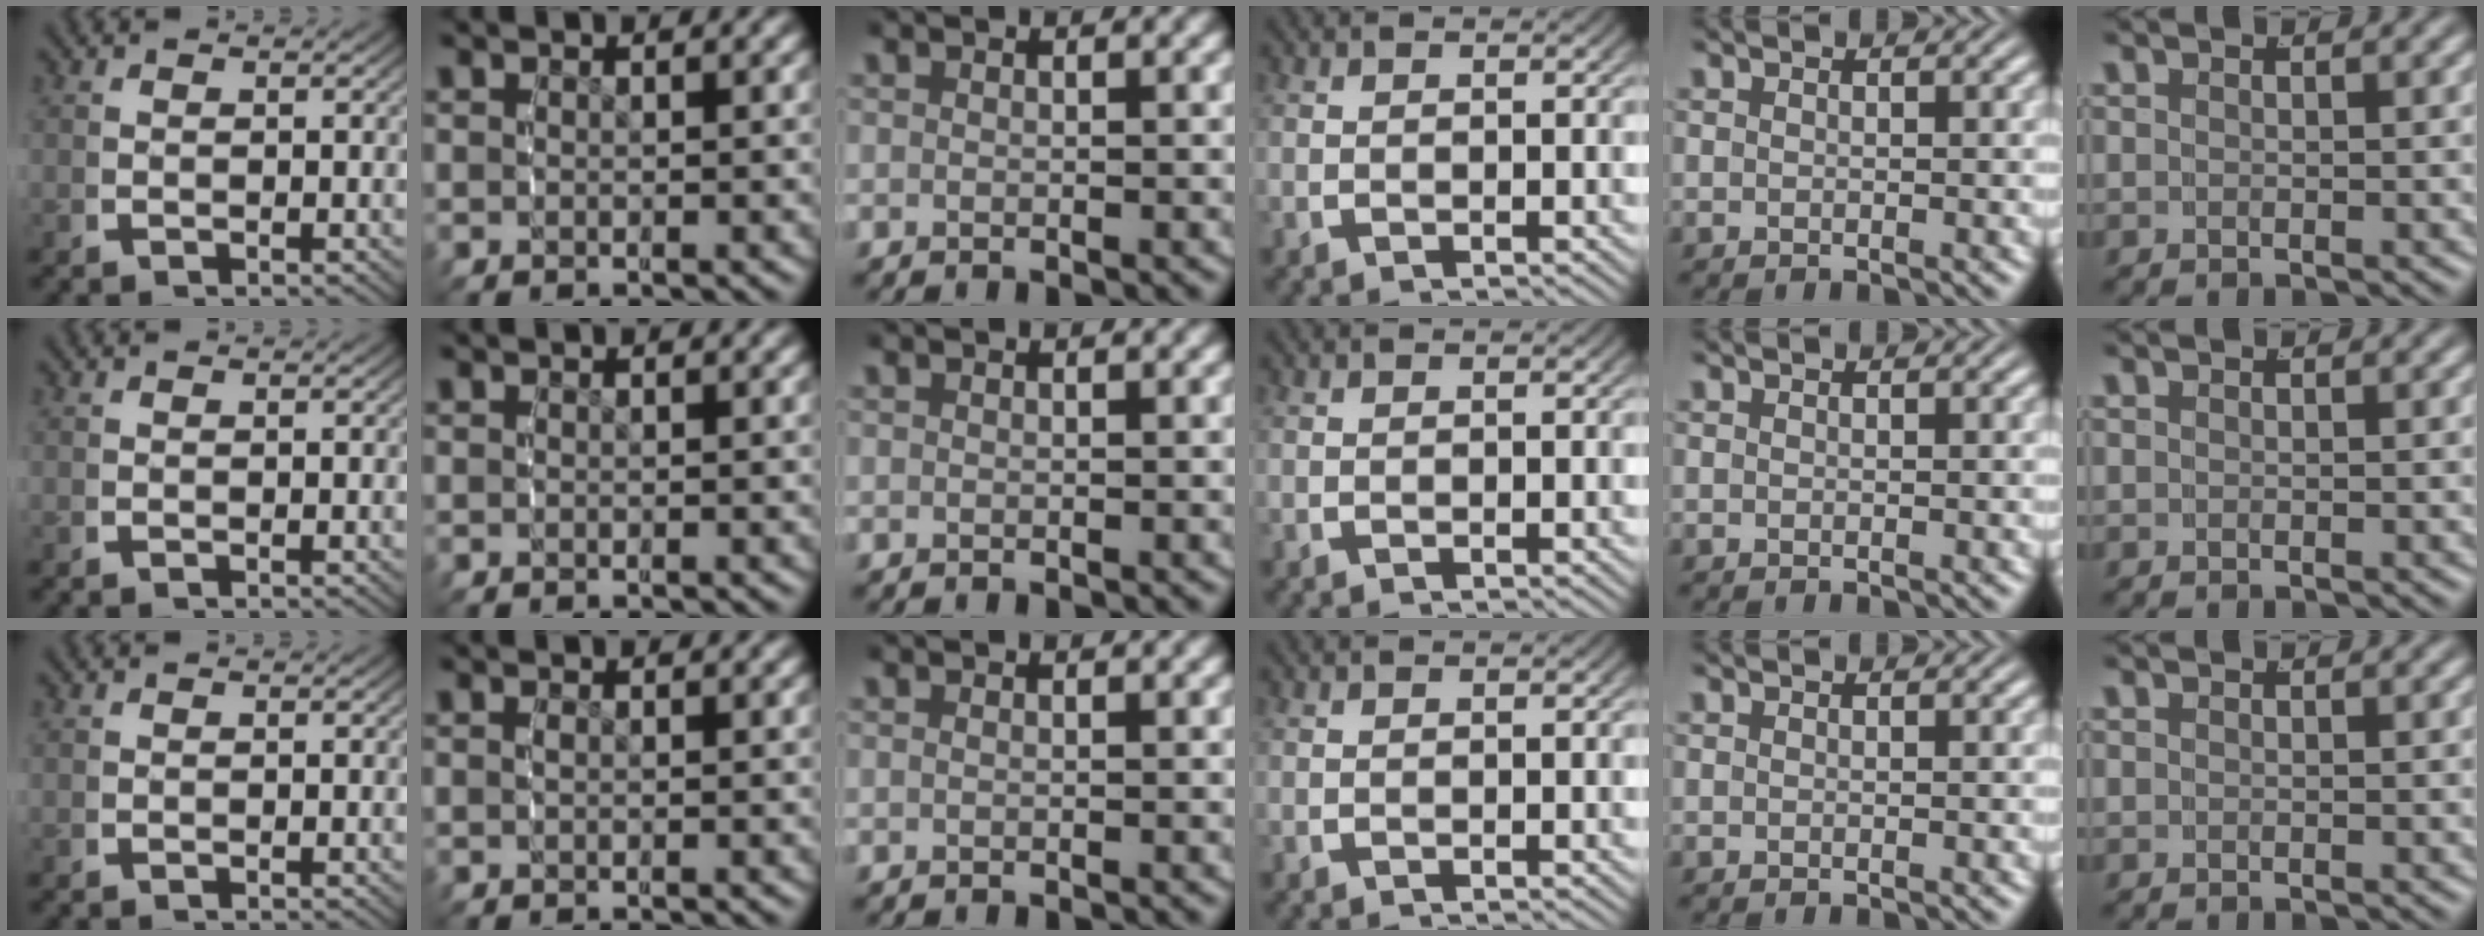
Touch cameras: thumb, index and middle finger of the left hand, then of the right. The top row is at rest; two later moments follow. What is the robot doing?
{"motion": "grasp_and_lifting", "object": "backpack"}